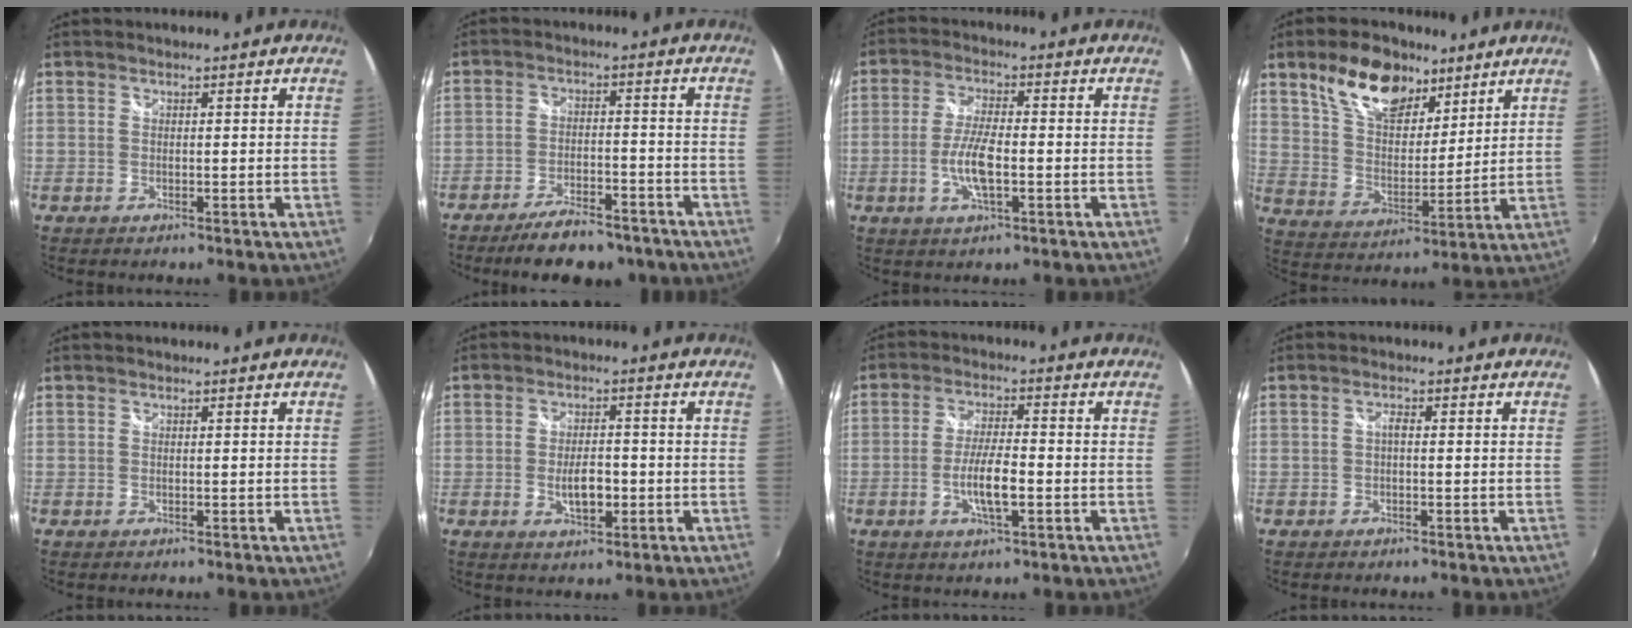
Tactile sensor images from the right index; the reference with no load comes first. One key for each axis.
{"total": 10.8, "fx": -8.6, "fy": 3.7, "fz": 5.4, "tx": -0.116, "ty": -0.002, "tz": -0.128}
{"total": 7.0, "fx": -1.8, "fy": 1.9, "fz": 6.5, "tx": -0.134, "ty": -0.002, "tz": -0.036}
{"total": 15.2, "fx": 9.6, "fy": 8.1, "fz": 8.7, "tx": -0.165, "ty": 0.023, "tz": 0.175}
{"total": 0.0}
{"total": 5.2, "fx": -1.3, "fy": 2.4, "fz": 4.4, "tx": -0.085, "ty": -0.003, "tz": -0.019}
{"total": 6.6, "fx": -2.1, "fy": 1.4, "fz": 6.1, "tx": -0.120, "ty": -0.003, "tz": -0.037}
{"total": 1.1, "fx": -0.2, "fy": 0.4, "fz": 1.0, "tx": -0.020, "ty": 0.005, "tz": -0.006}